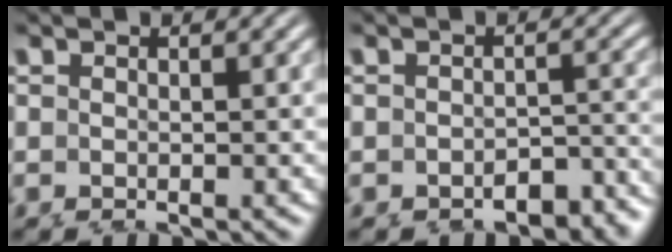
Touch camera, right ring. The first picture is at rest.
{"total": 3.3, "force": [-3.2, 0.8, 0.7], "torque": [0.006, -0.007, -0.049]}